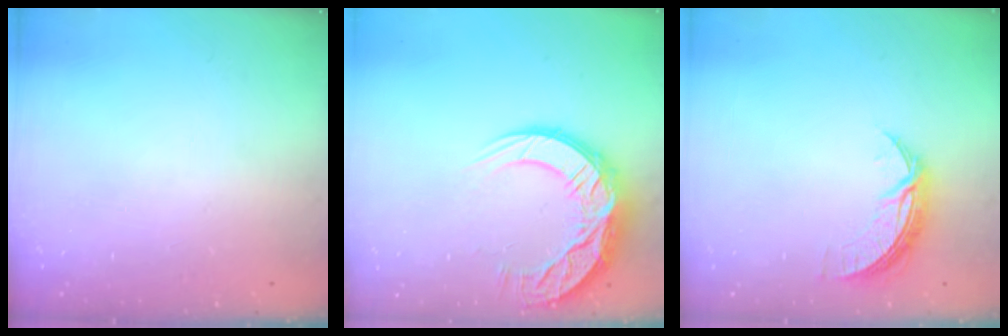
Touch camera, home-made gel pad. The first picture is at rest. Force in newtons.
{"total": 14.8, "press": 14.8, "slide": 1.0}
{"total": 7.6, "press": 7.6, "slide": 0.1}